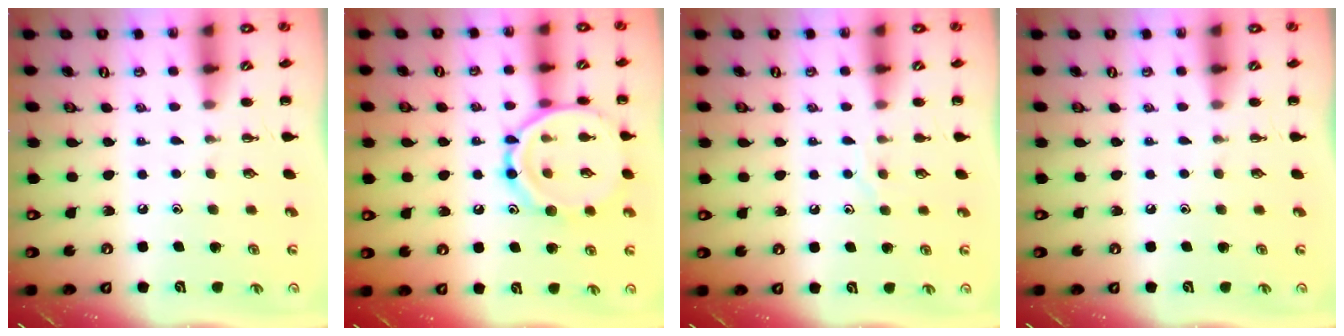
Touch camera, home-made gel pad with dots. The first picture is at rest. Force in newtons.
{"total": 14.3, "press": 14.2, "slide": 0.8}
{"total": 5.8, "press": 5.7, "slide": 0.9}
{"total": 0.0}